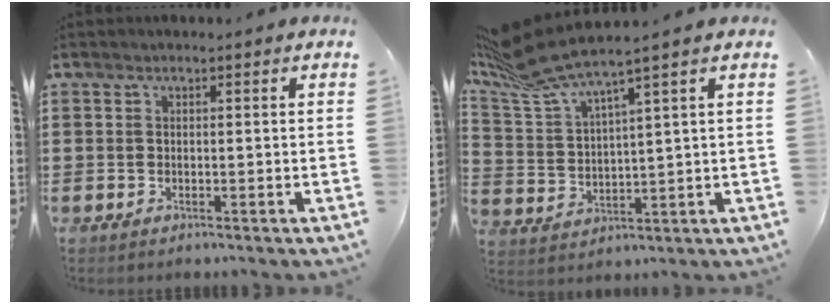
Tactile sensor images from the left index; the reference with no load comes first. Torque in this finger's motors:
{"motor_torque": [-0.08, -0.04, 0.08, 0.01]}